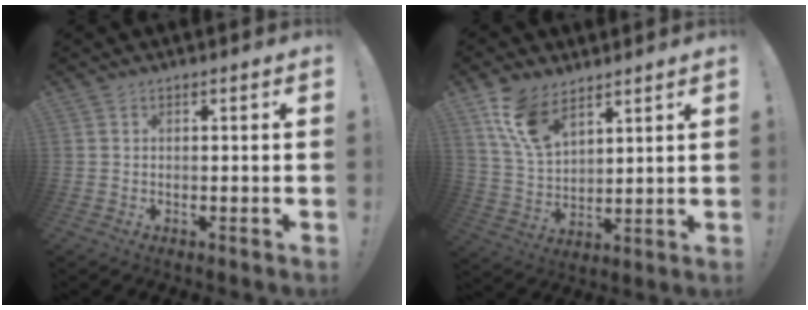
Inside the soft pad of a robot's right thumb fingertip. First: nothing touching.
{"total": 12.3, "force": [8.1, 6.5, 6.7], "torque": [-0.130, -0.035, 0.159]}